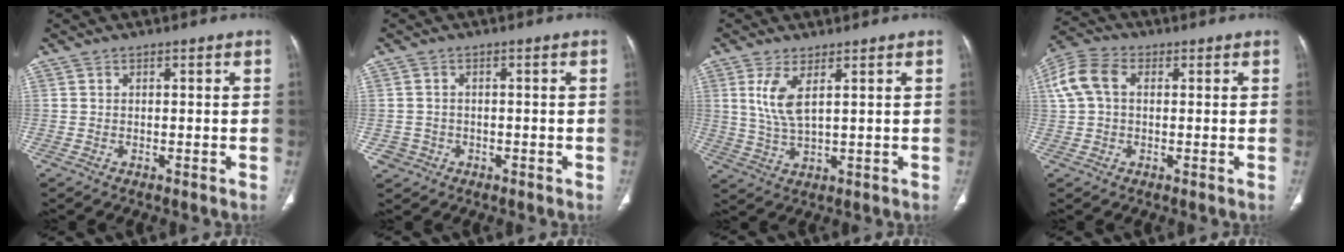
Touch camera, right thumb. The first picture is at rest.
{"total": 2.6, "force": [-0.9, 2.4, 0.1], "torque": [0.008, 0.011, -0.015]}
{"total": 6.1, "force": [2.2, 2.0, 5.3], "torque": [-0.119, -0.016, 0.054]}
{"total": 8.0, "force": [1.4, 5.5, 5.5], "torque": [-0.125, 0.027, 0.023]}